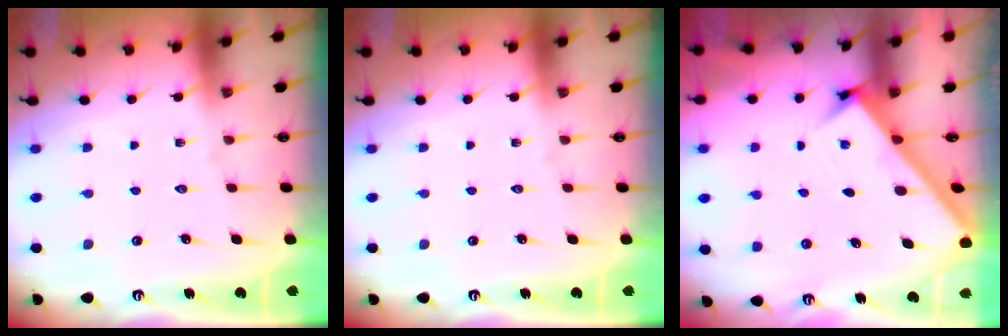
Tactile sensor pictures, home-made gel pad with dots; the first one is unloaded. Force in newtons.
{"total": 0.0}
{"total": 2.7, "press": 2.7, "slide": 0.3}